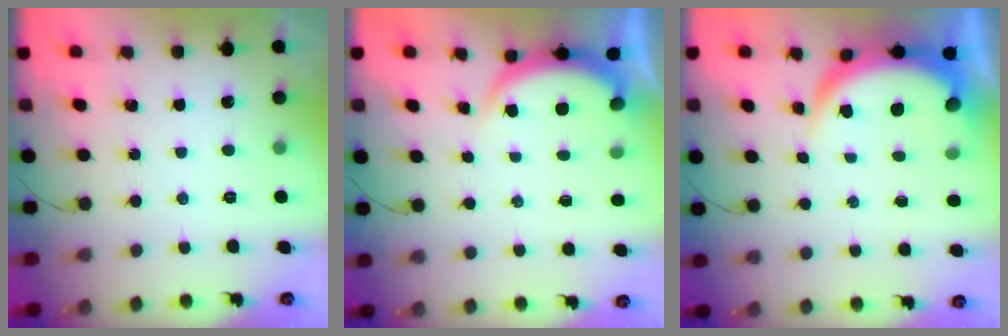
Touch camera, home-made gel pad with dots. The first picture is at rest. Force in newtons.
{"total": 3.4, "press": 3.3, "slide": 0.6}
{"total": 7.0, "press": 6.9, "slide": 0.8}